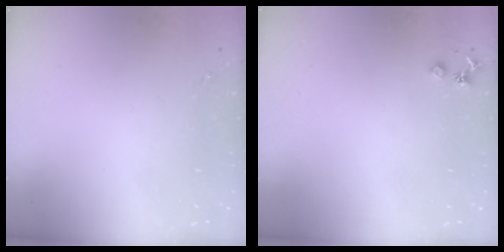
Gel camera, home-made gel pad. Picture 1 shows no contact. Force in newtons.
{"total": 3.6, "press": 3.5, "slide": 0.5}